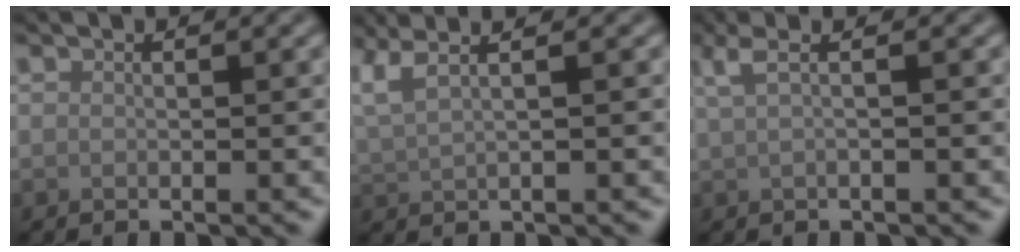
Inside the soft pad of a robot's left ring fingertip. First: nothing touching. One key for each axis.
{"total": 5.0, "fx": 3.2, "fy": 1.9, "fz": 3.4, "tx": -0.062, "ty": 0.037, "tz": 0.037}
{"total": 2.5, "fx": 1.0, "fy": 0.7, "fz": 2.2, "tx": -0.039, "ty": 0.003, "tz": 0.012}